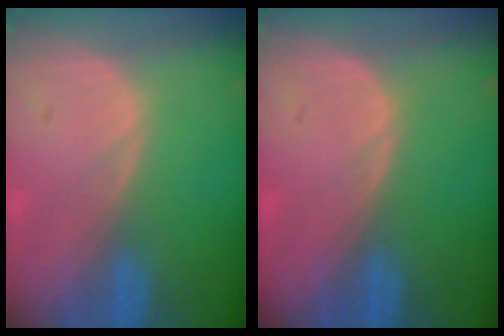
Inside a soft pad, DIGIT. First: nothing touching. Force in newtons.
{"total": 0.0}